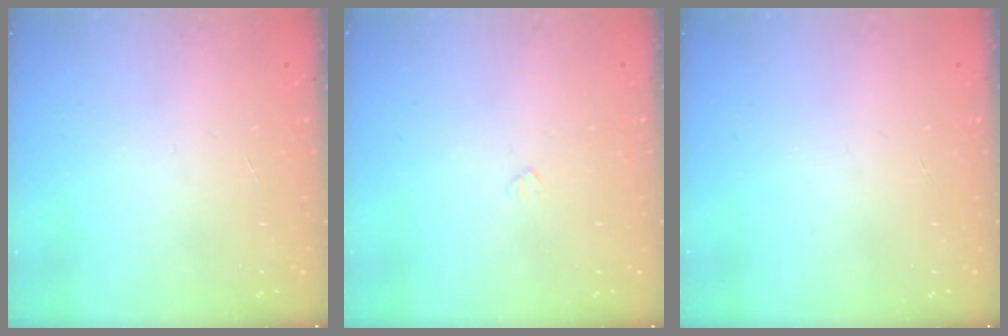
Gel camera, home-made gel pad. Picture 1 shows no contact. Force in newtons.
{"total": 2.4, "press": 2.4, "slide": 0.3}
{"total": 0.0}